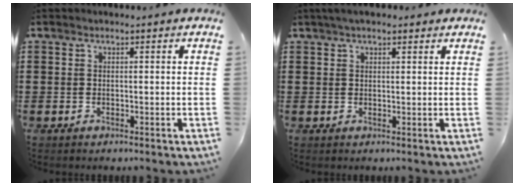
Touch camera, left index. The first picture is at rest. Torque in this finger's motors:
{"motor_torque": [2.06, -0.08, 0.44, 0.10]}